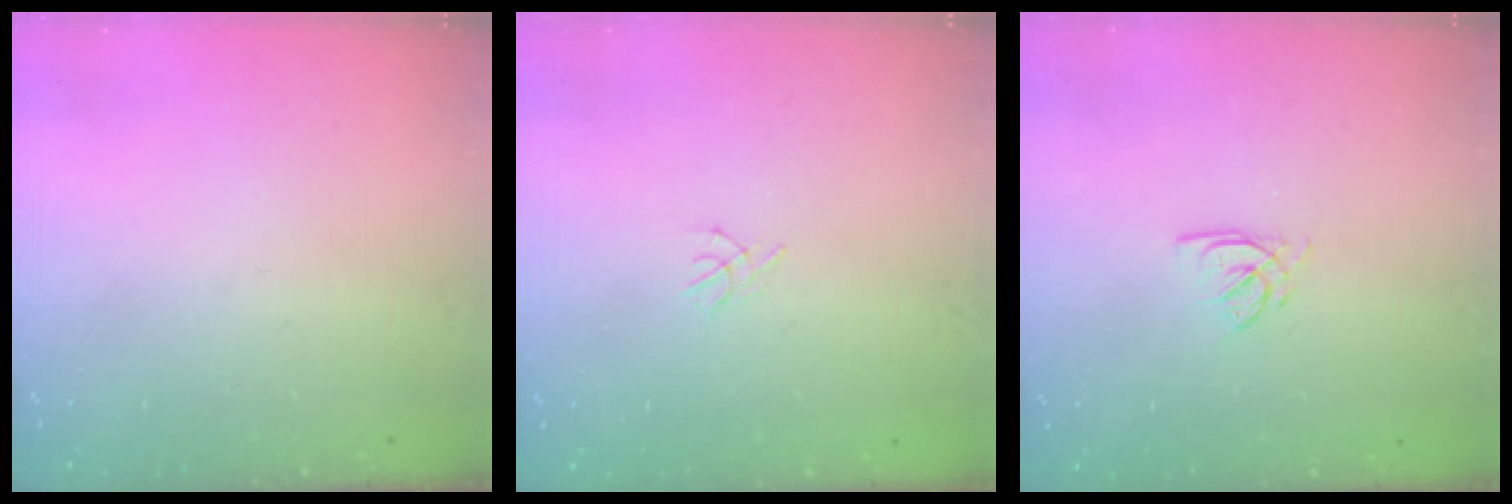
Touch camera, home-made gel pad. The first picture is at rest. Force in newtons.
{"total": 1.3, "press": 1.2, "slide": 0.4}
{"total": 2.2, "press": 2.2, "slide": 0.3}